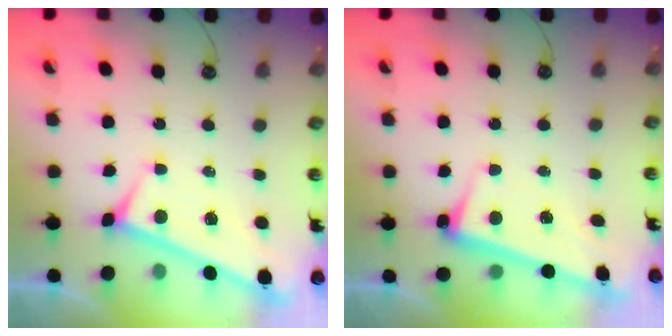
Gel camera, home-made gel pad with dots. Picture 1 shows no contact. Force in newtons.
{"total": 2.5, "press": 2.4, "slide": 0.9}